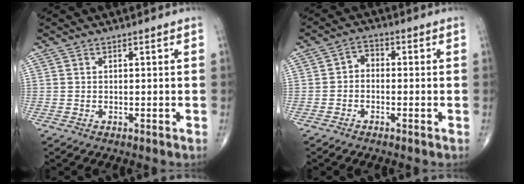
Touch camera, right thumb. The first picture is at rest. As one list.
[{"total": 2.7, "force": [-0.7, 2.0, 1.7], "torque": [-0.010, 0.018, -0.026]}]